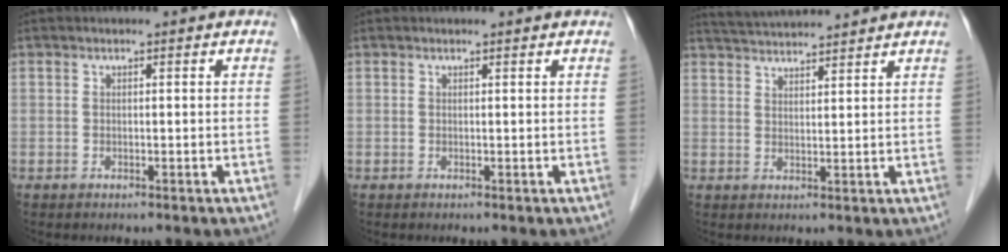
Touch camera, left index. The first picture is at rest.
{"total": 1.1, "force": [1.1, 0.0, 0.2], "torque": [-0.012, 0.005, 0.012]}
{"total": 8.5, "force": [8.2, -0.3, 2.3], "torque": [-0.049, 0.031, 0.128]}